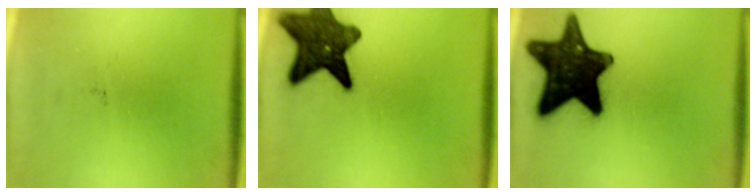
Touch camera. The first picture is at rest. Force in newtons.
{"total": 12.8}
{"total": 18.2}